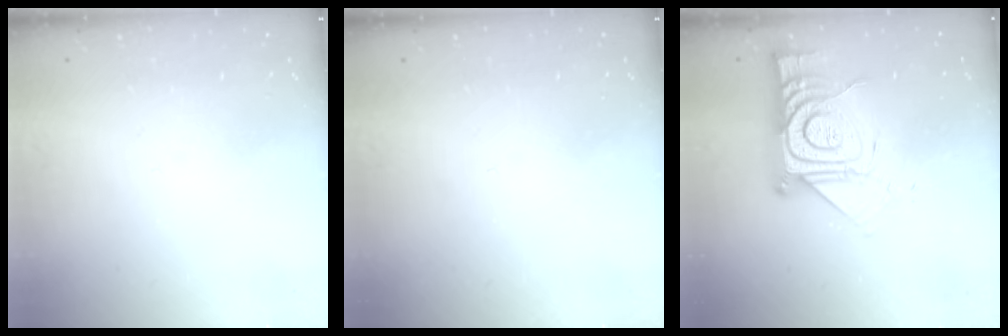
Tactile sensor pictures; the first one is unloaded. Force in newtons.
{"total": 0.0}
{"total": 16.3, "press": 16.2, "slide": 1.5}